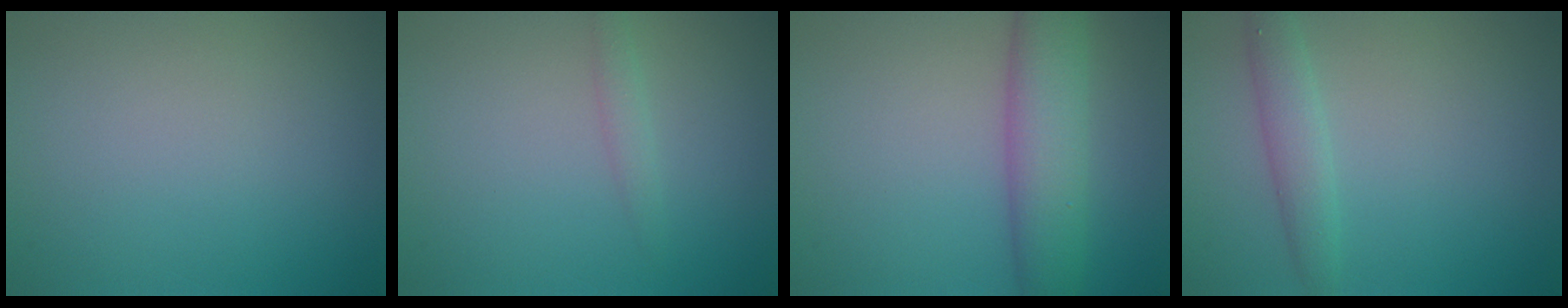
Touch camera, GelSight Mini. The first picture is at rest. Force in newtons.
{"total": 1.0, "press": 1.0, "slide": 0.0}
{"total": 5.5, "press": 5.5, "slide": 0.4}
{"total": 2.3, "press": 2.3, "slide": 0.1}